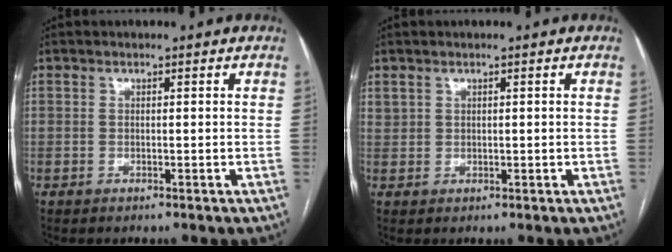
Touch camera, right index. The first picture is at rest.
{"total": 1.3, "force": [0.8, 0.9, 0.4], "torque": [-0.007, 0.005, 0.021]}